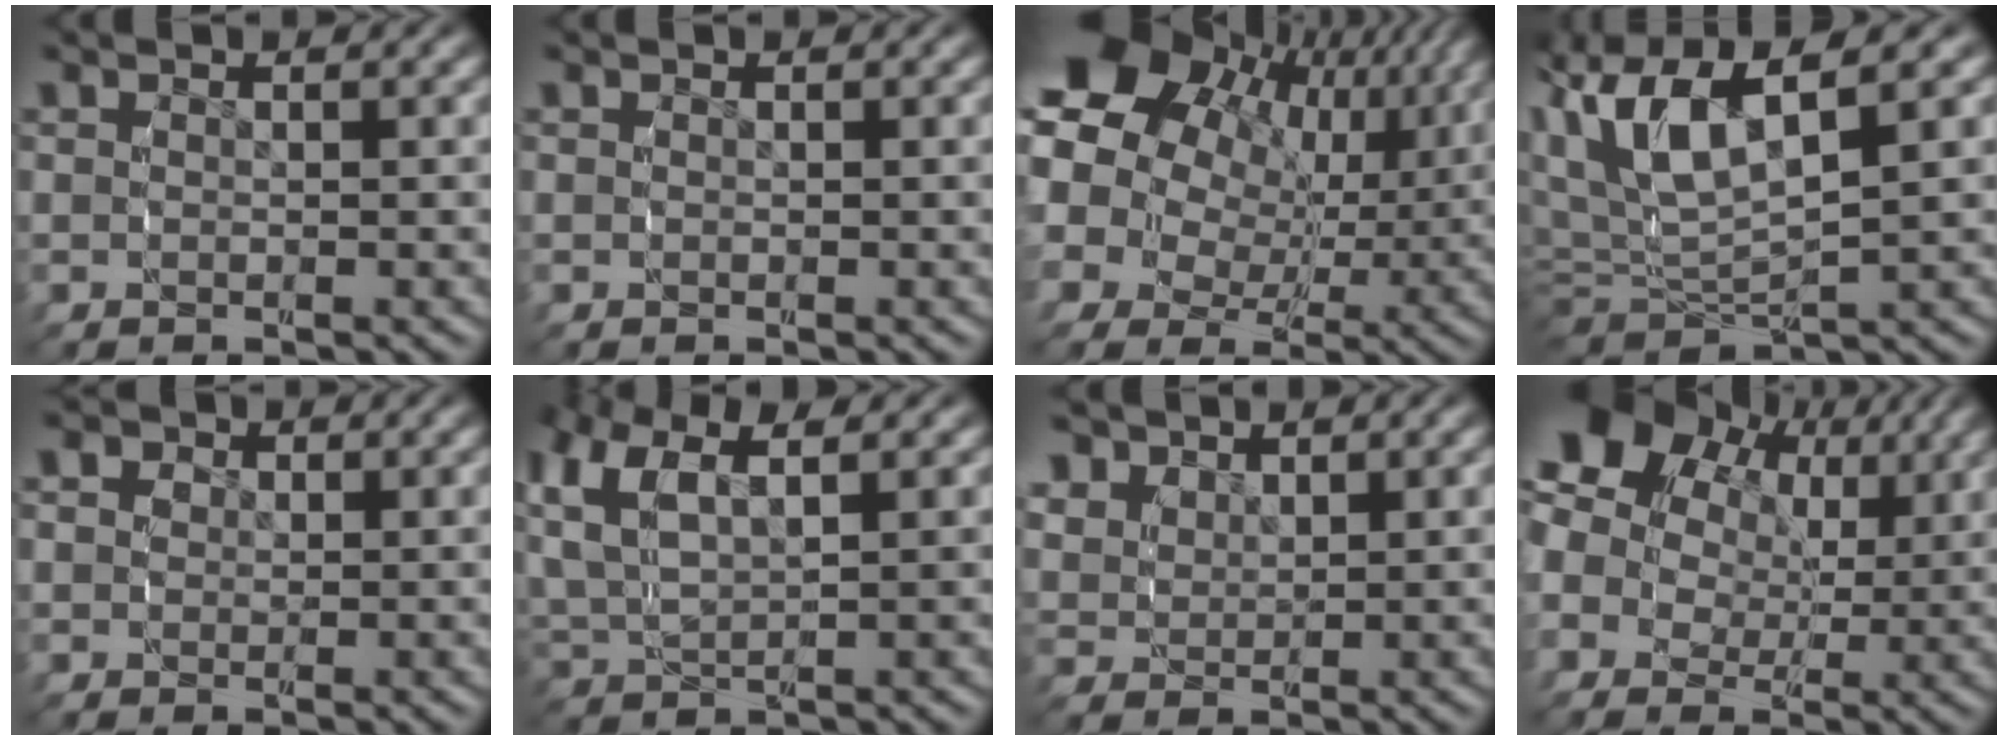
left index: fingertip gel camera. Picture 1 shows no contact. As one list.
[{"total": 0.0}, {"total": 18.7, "force": [4.3, 14.6, 10.9], "torque": [-0.203, 0.004, 0.051]}, {"total": 8.0, "force": [2.0, 5.0, 6.0], "torque": [-0.144, -0.003, 0.036]}, {"total": 2.9, "force": [0.6, 2.6, 1.0], "torque": [-0.026, -0.008, 0.010]}, {"total": 5.6, "force": [1.4, 3.8, 3.9], "torque": [-0.115, -0.007, 0.028]}, {"total": 3.1, "force": [1.6, 2.5, 1.0], "torque": [-0.033, -0.004, 0.035]}, {"total": 12.4, "force": [3.6, 10.0, 6.5], "torque": [-0.138, 0.017, 0.035]}]